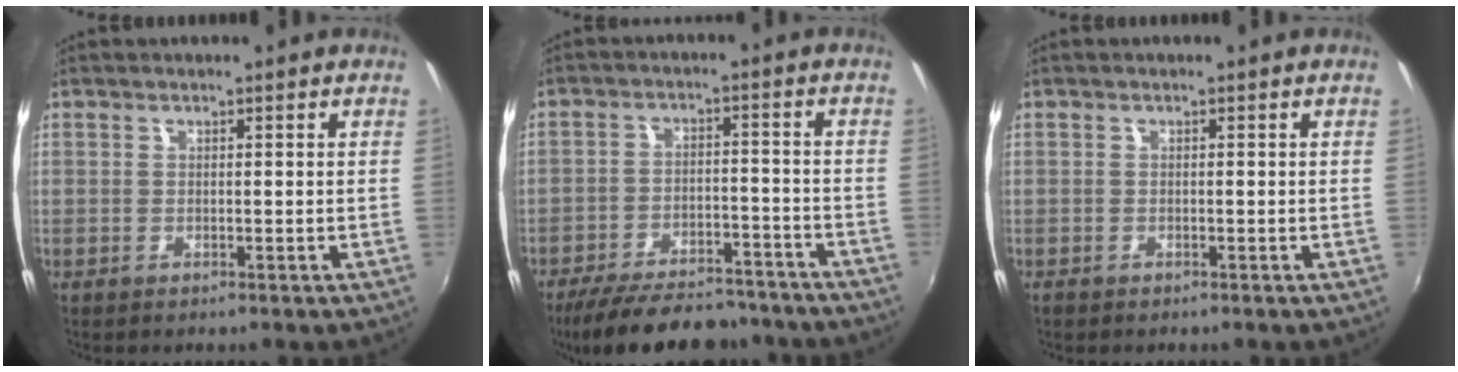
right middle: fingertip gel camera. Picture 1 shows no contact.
{"total": 19.0, "force": [-16.1, 6.2, 8.0], "torque": [-0.162, 0.000, -0.222]}
{"total": 0.5, "force": [-0.5, 0.3, 0.1], "torque": [-0.005, -0.002, -0.009]}